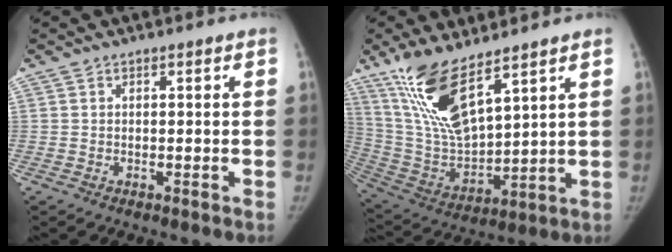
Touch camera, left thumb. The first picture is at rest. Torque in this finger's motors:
{"motor_torque": [0.31, 0.27, 1.58, -1.18, 0.30]}